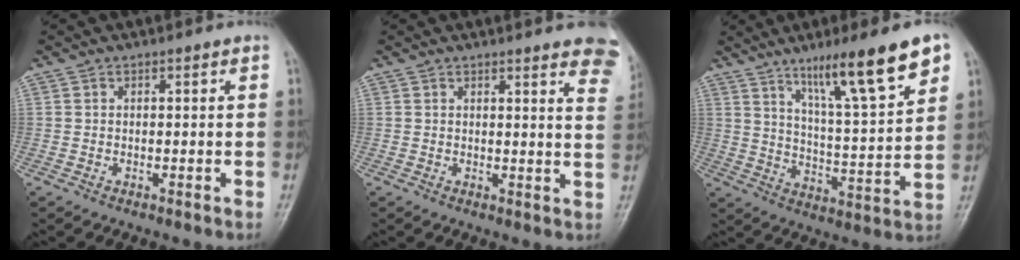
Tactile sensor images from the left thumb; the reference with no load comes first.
{"total": 11.8, "force": [9.1, 2.6, 7.1], "torque": [-0.049, -0.035, 0.082]}
{"total": 17.9, "force": [10.7, 2.7, 14.0], "torque": [-0.204, -0.048, 0.177]}